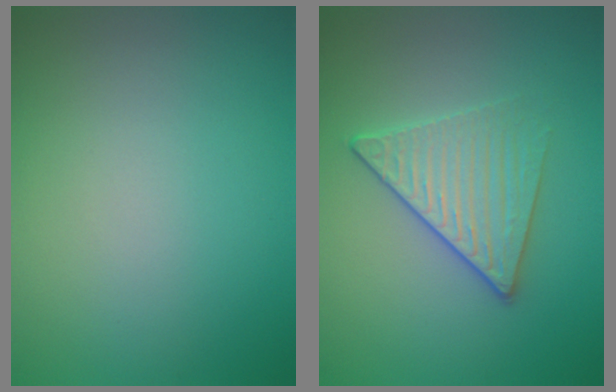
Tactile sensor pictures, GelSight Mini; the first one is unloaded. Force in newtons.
{"total": 3.4, "press": 3.1, "slide": 1.3}